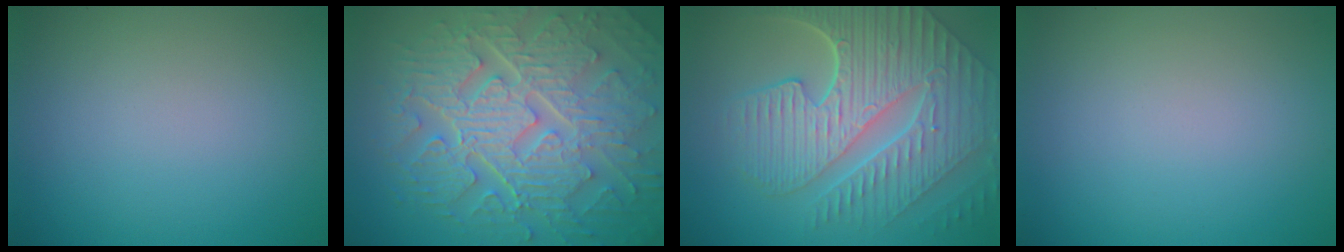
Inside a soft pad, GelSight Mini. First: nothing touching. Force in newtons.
{"total": 10.6, "press": 7.0, "slide": 7.9}
{"total": 10.2, "press": 6.9, "slide": 7.5}
{"total": 0.0}